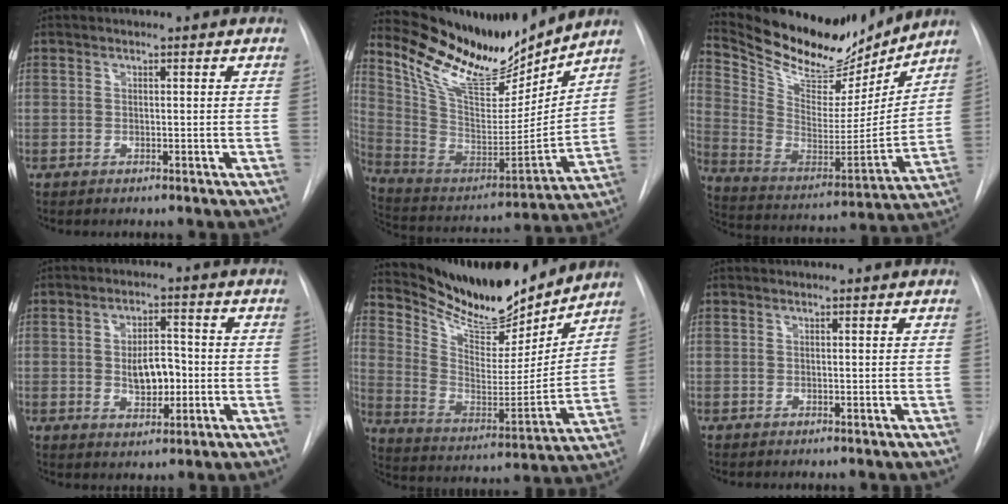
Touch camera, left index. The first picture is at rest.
{"total": 18.8, "force": [16.9, 3.3, 7.7], "torque": [-0.151, -0.040, 0.296]}
{"total": 20.4, "force": [18.7, 5.3, 6.2], "torque": [-0.121, -0.031, 0.305]}
{"total": 6.2, "force": [-0.7, 3.3, 5.2], "torque": [-0.085, 0.005, -0.005]}
{"total": 18.1, "force": [16.7, 3.6, 6.0], "torque": [-0.118, -0.032, 0.280]}
{"total": 0.0}